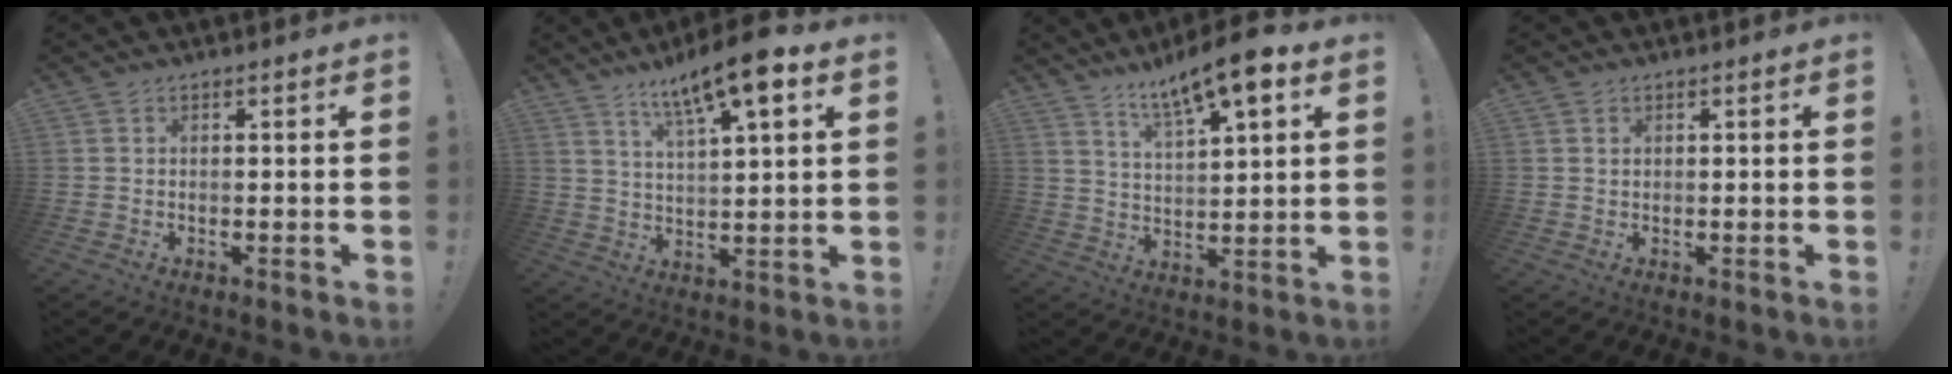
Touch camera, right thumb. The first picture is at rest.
{"total": 12.4, "force": [7.7, 2.3, 9.4], "torque": [-0.154, -0.036, 0.122]}
{"total": 11.7, "force": [7.9, 2.3, 8.3], "torque": [-0.136, -0.042, 0.129]}
{"total": 0.9, "force": [0.6, 0.6, 0.4], "torque": [-0.003, -0.001, 0.010]}